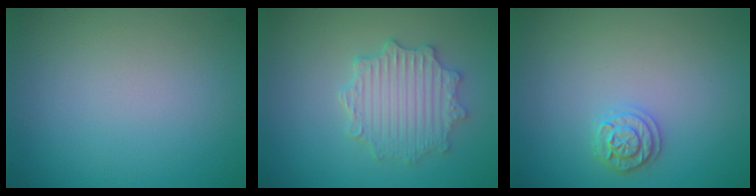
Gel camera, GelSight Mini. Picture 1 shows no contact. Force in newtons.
{"total": 4.7, "press": 3.9, "slide": 2.5}
{"total": 1.9, "press": 1.9, "slide": 0.3}